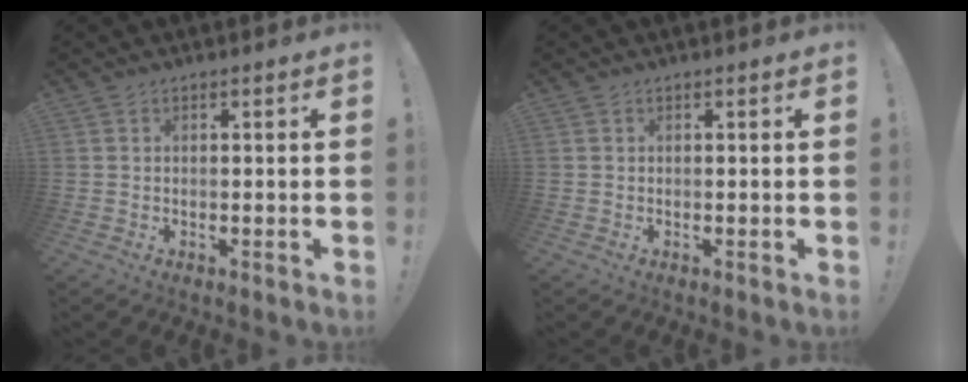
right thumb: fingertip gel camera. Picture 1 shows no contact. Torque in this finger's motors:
{"motor_torque": [0.04, 0.03, -0.04, 0.06, 0.02]}